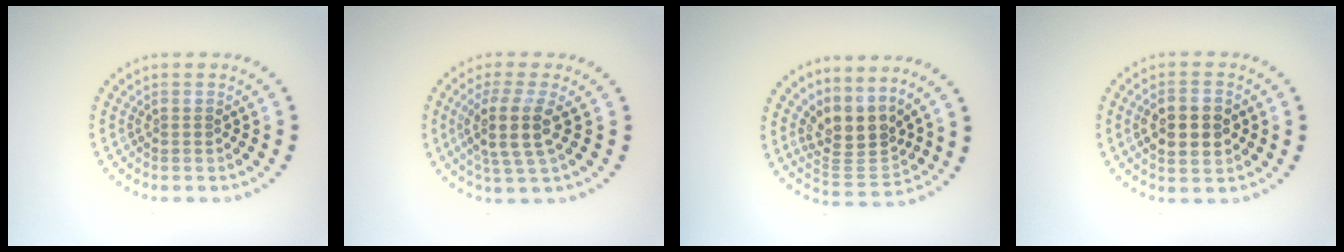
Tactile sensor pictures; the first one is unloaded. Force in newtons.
{"total": 3.7, "press": 3.0, "slide": 2.3}
{"total": 3.9, "press": 3.0, "slide": 2.4}
{"total": 5.0, "press": 5.0, "slide": 0.2}